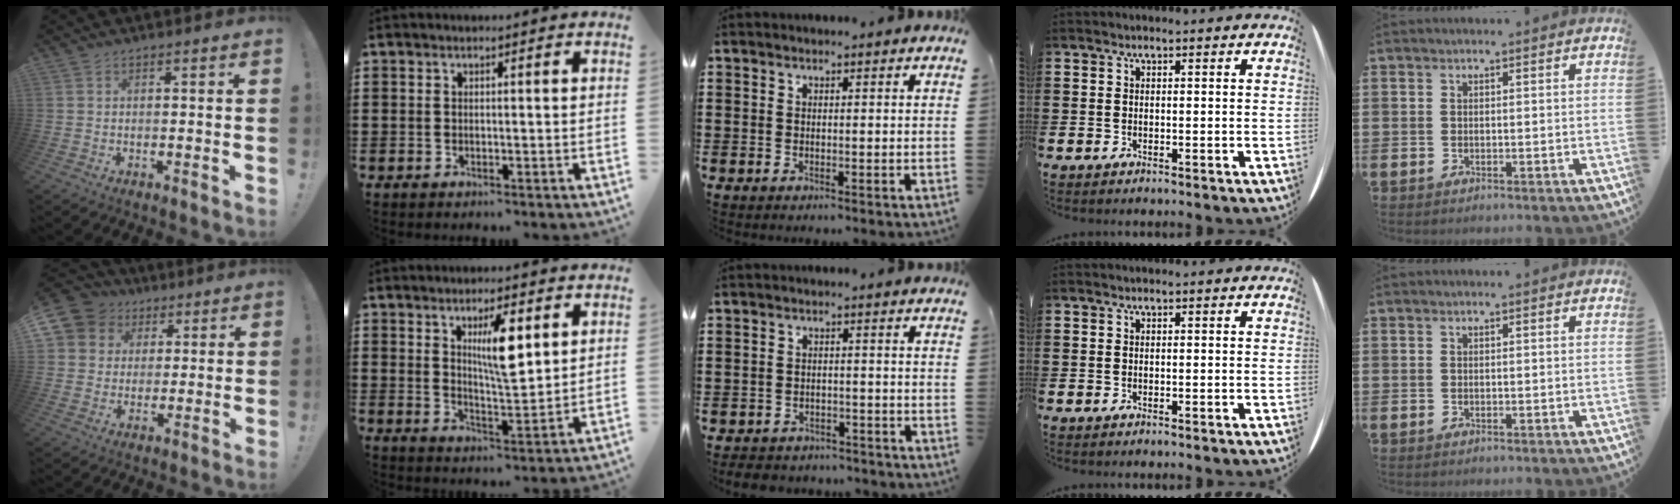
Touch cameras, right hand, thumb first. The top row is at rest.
{"thumb": {"total": 8.8, "force": [3.1, 7.9, 2.1], "torque": [-0.044, -0.017, 0.064]}, "index": {"total": 7.6, "force": [3.1, 2.0, 6.6], "torque": [-0.112, -0.003, 0.047]}, "middle": {"total": 2.9, "force": [-2.8, 0.7, 0.1], "torque": [-0.007, 0.001, -0.060]}}